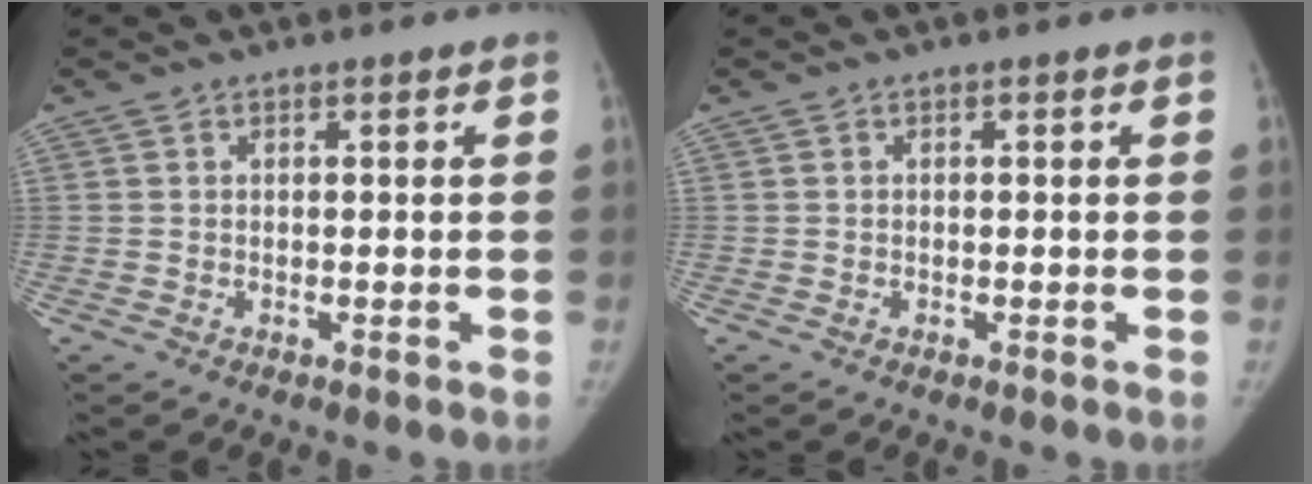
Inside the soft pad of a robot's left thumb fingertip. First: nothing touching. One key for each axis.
{"total": 0.0}